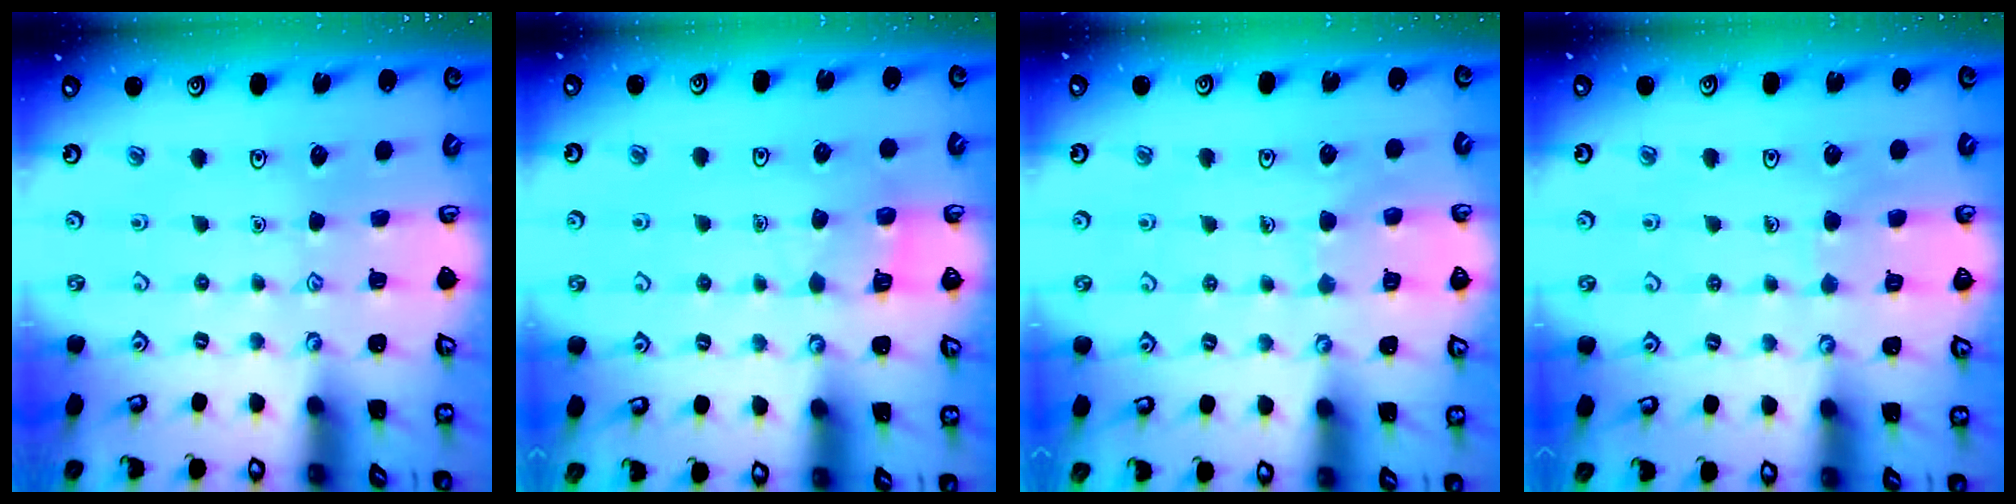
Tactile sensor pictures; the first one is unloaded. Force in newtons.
{"total": 4.7, "press": 4.7, "slide": 0.3}
{"total": 6.0, "press": 5.9, "slide": 0.5}
{"total": 5.1, "press": 5.0, "slide": 0.4}